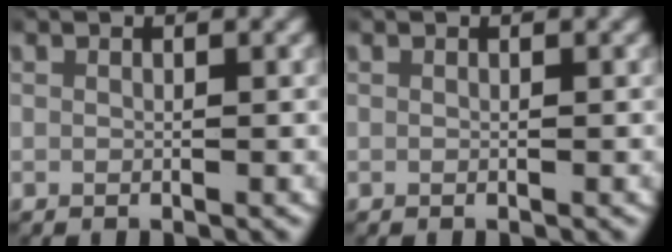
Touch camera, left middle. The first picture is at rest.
{"total": 0.0}